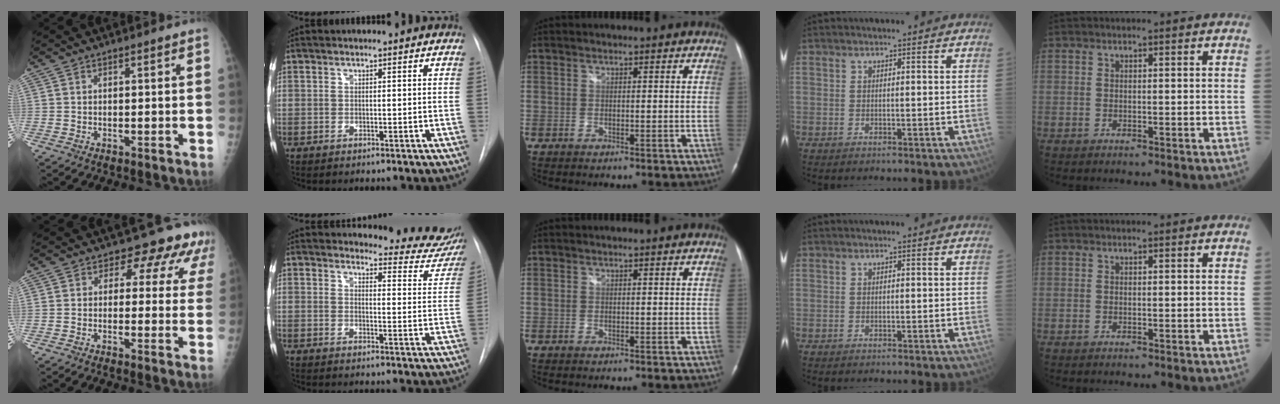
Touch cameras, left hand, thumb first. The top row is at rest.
{"thumb": {"total": 8.8, "force": [5.7, 5.6, 3.6], "torque": [0.006, -0.016, 0.043]}, "index": {"total": 12.4, "force": [12.1, 2.4, 1.8], "torque": [0.008, -0.079, 0.107]}}